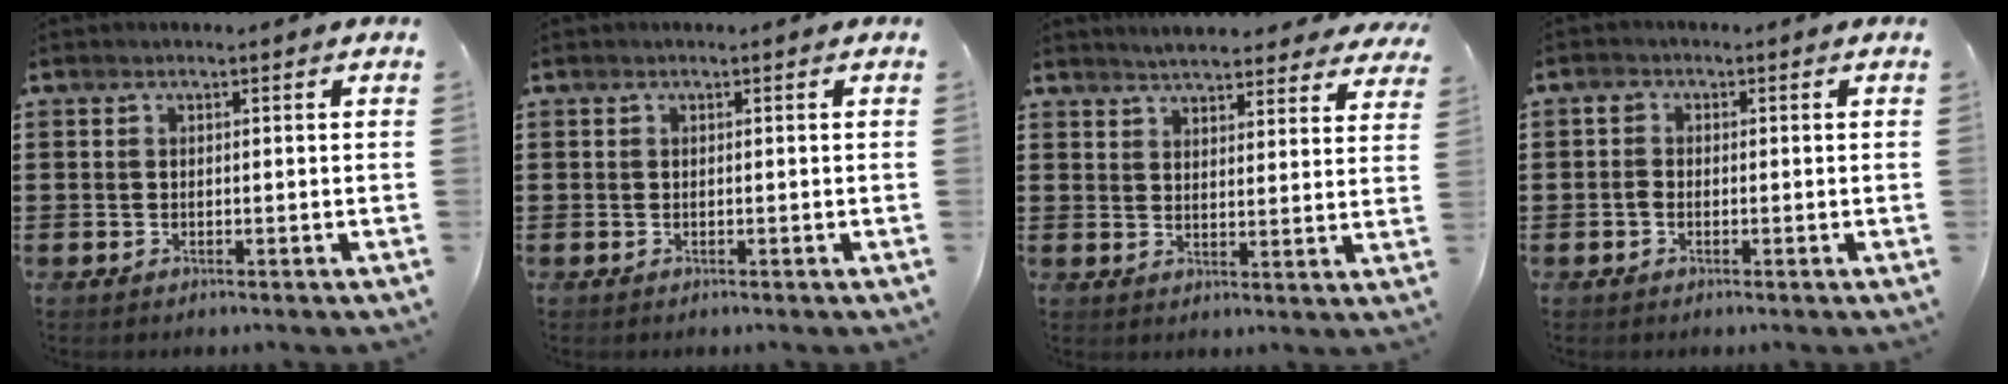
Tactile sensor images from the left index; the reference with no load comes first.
{"total": 0.0}
{"total": 4.6, "force": [4.5, 0.2, 0.9], "torque": [-0.034, -0.016, 0.083]}
{"total": 1.5, "force": [-0.3, 1.3, 0.7], "torque": [-0.015, 0.005, -0.009]}